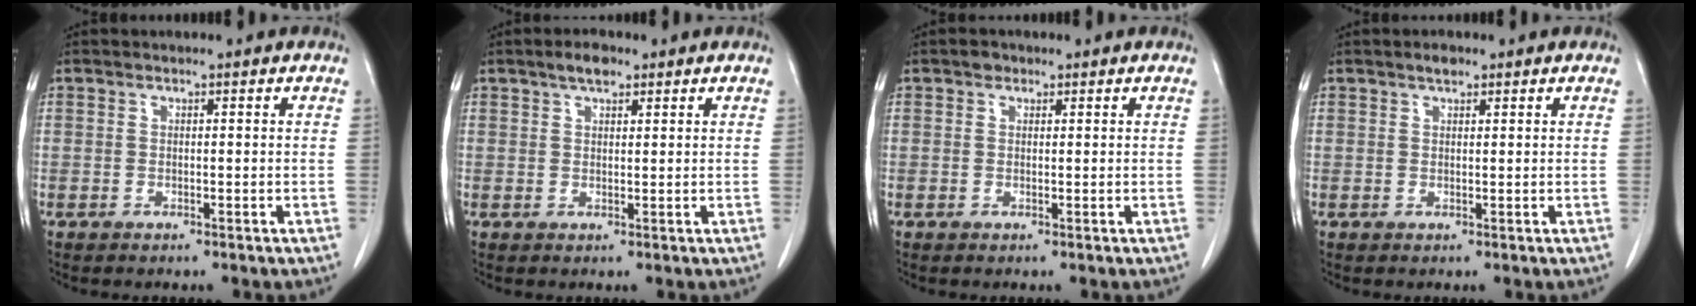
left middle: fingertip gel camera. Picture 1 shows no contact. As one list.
[{"total": 2.7, "force": [1.9, 1.1, 1.7], "torque": [-0.031, 0.006, 0.030]}, {"total": 1.0, "force": [0.6, 0.7, 0.2], "torque": [-0.003, 0.001, 0.006]}, {"total": 1.3, "force": [0.9, 0.5, 0.7], "torque": [-0.014, 0.003, 0.015]}]